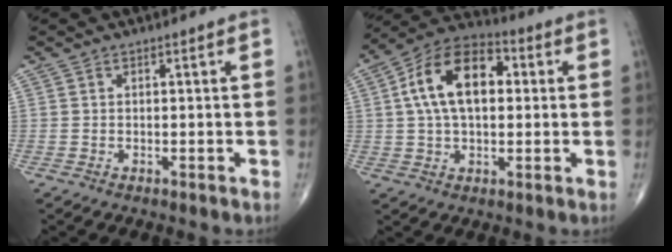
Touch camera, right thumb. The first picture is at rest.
{"total": 15.3, "force": [2.7, 9.0, 12.1], "torque": [-0.201, 0.027, 0.039]}